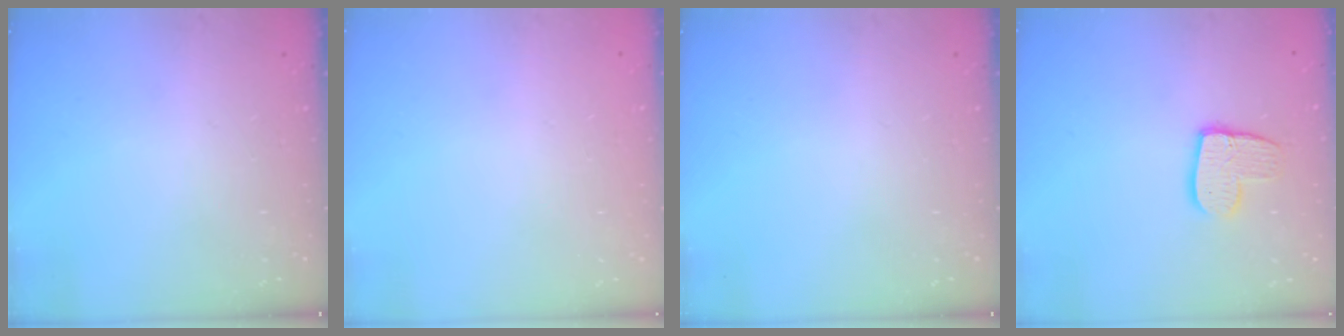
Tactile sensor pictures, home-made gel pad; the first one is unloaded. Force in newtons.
{"total": 0.0}
{"total": 0.0}
{"total": 10.5, "press": 10.5, "slide": 0.8}